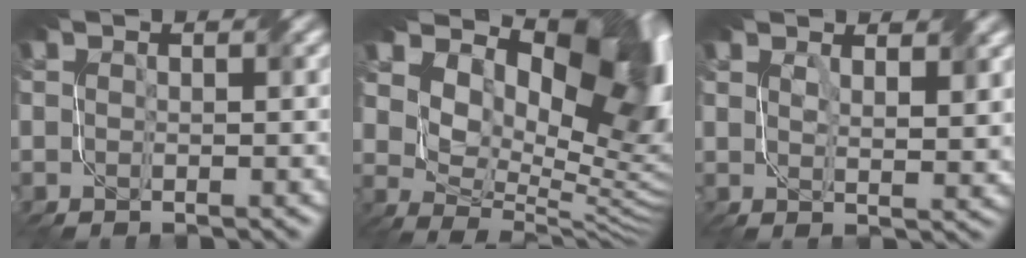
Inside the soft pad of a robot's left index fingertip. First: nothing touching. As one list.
[{"total": 16.0, "force": [7.2, 9.2, 10.9], "torque": [-0.165, 0.038, 0.128]}, {"total": 3.8, "force": [2.6, 1.2, 2.5], "torque": [-0.042, -0.001, 0.043]}]